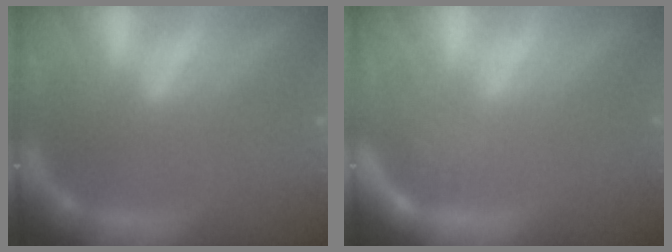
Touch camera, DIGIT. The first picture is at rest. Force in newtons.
{"total": 2.5}